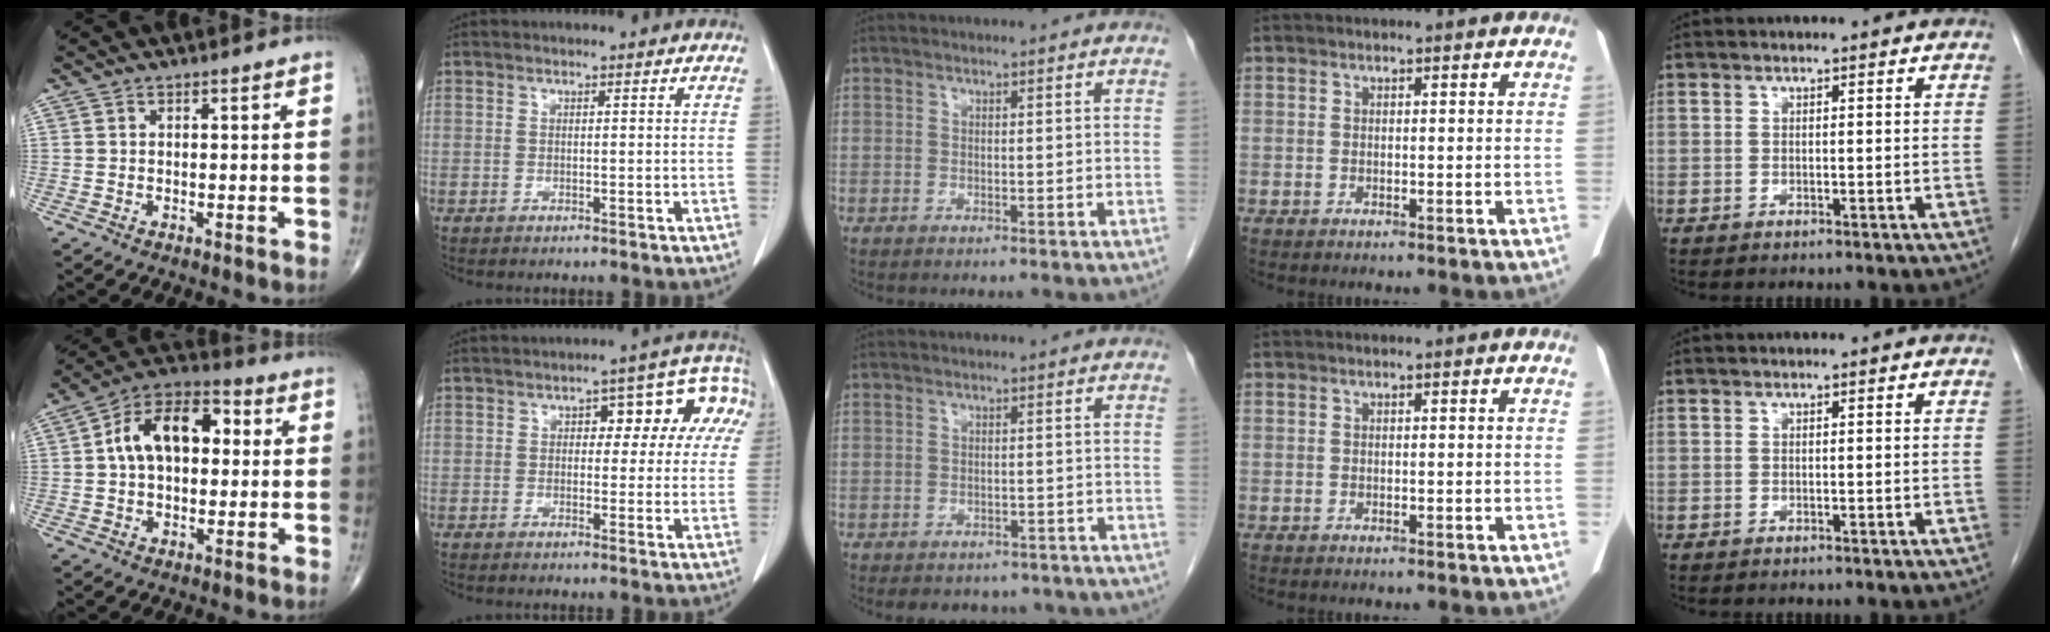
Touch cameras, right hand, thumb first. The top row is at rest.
{"thumb": {"total": 14.7, "force": [2.1, 9.0, 11.4], "torque": [-0.171, 0.033, 0.024]}, "index": {"total": 9.9, "force": [3.3, 5.2, 7.8], "torque": [-0.076, 0.038, 0.036]}, "middle": {"total": 9.8, "force": [-8.2, 4.5, 2.8], "torque": [-0.038, 0.001, -0.085]}}